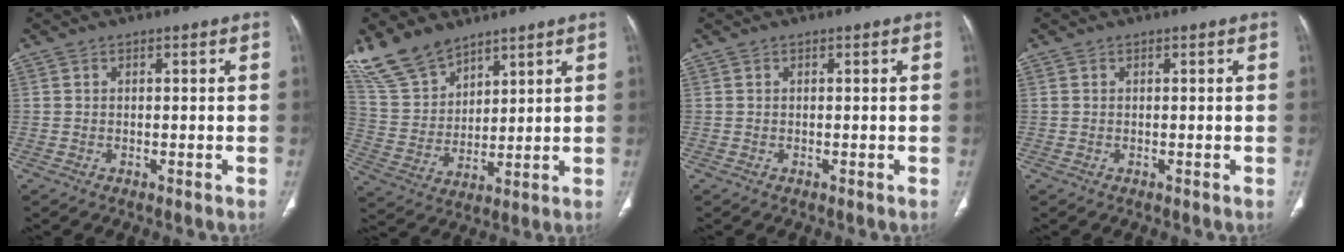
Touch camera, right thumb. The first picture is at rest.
{"total": 11.1, "force": [8.8, 5.7, 3.7], "torque": [-0.063, -0.038, 0.191]}
{"total": 0.0}
{"total": 0.0}